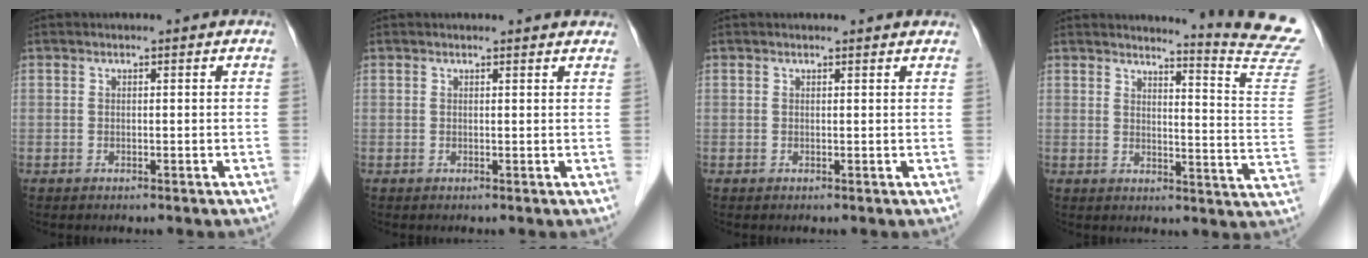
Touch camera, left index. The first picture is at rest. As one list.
[{"total": 3.1, "force": [3.1, 0.5, 0.5], "torque": [-0.010, 0.001, 0.022]}, {"total": 2.4, "force": [2.3, 0.3, 0.3], "torque": [-0.011, 0.003, 0.018]}, {"total": 13.8, "force": [13.3, -2.6, 2.2], "torque": [-0.033, -0.136, 0.134]}]